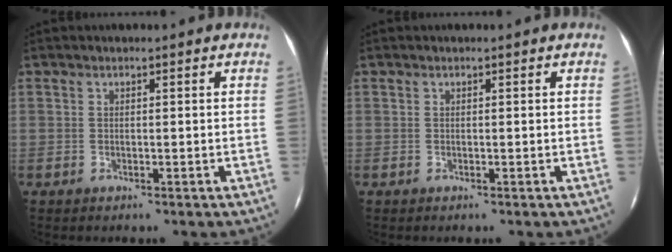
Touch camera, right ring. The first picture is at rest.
{"total": 0.0}